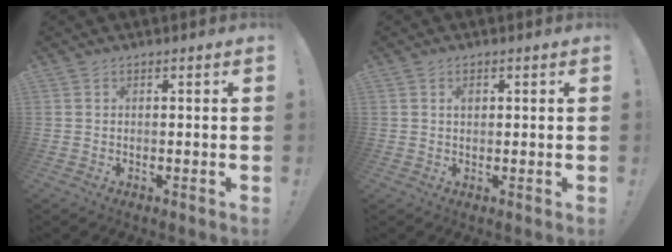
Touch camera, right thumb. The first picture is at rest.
{"total": 1.3, "force": [0.5, 1.0, 0.7], "torque": [-0.002, -0.002, 0.005]}